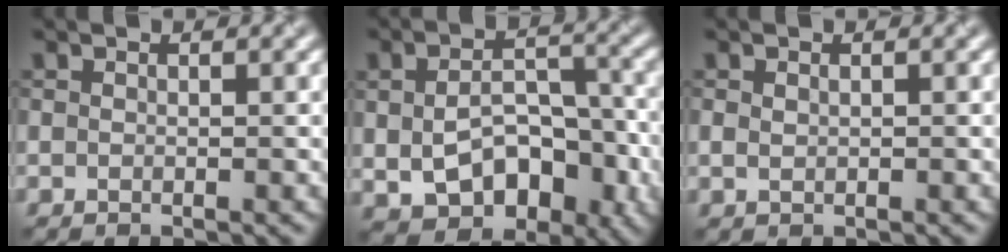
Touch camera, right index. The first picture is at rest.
{"total": 8.3, "force": [-2.1, 5.2, 6.1], "torque": [-0.110, -0.020, -0.017]}
{"total": 0.8, "force": [0.1, 0.6, 0.5], "torque": [-0.012, -0.001, 0.004]}